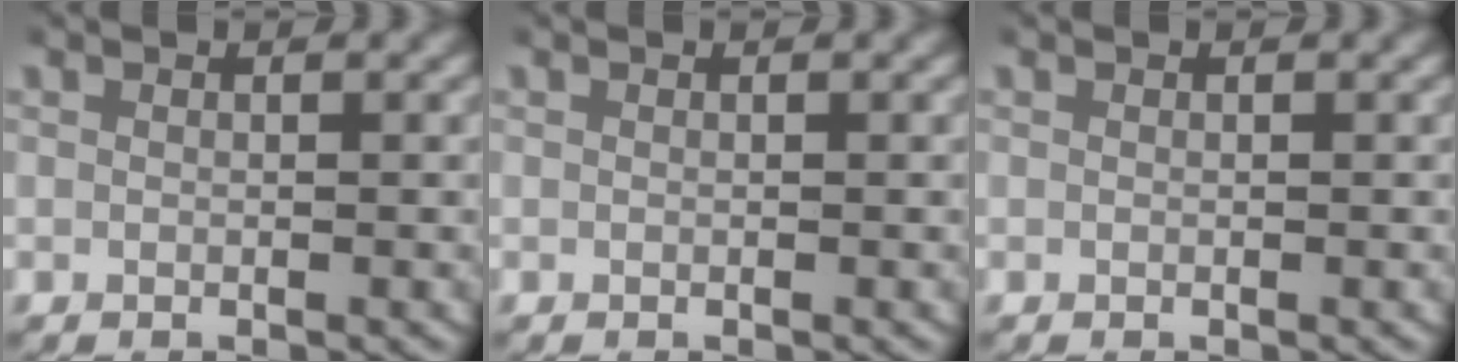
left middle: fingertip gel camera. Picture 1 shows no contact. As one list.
[{"total": 0.0}, {"total": 0.0}]